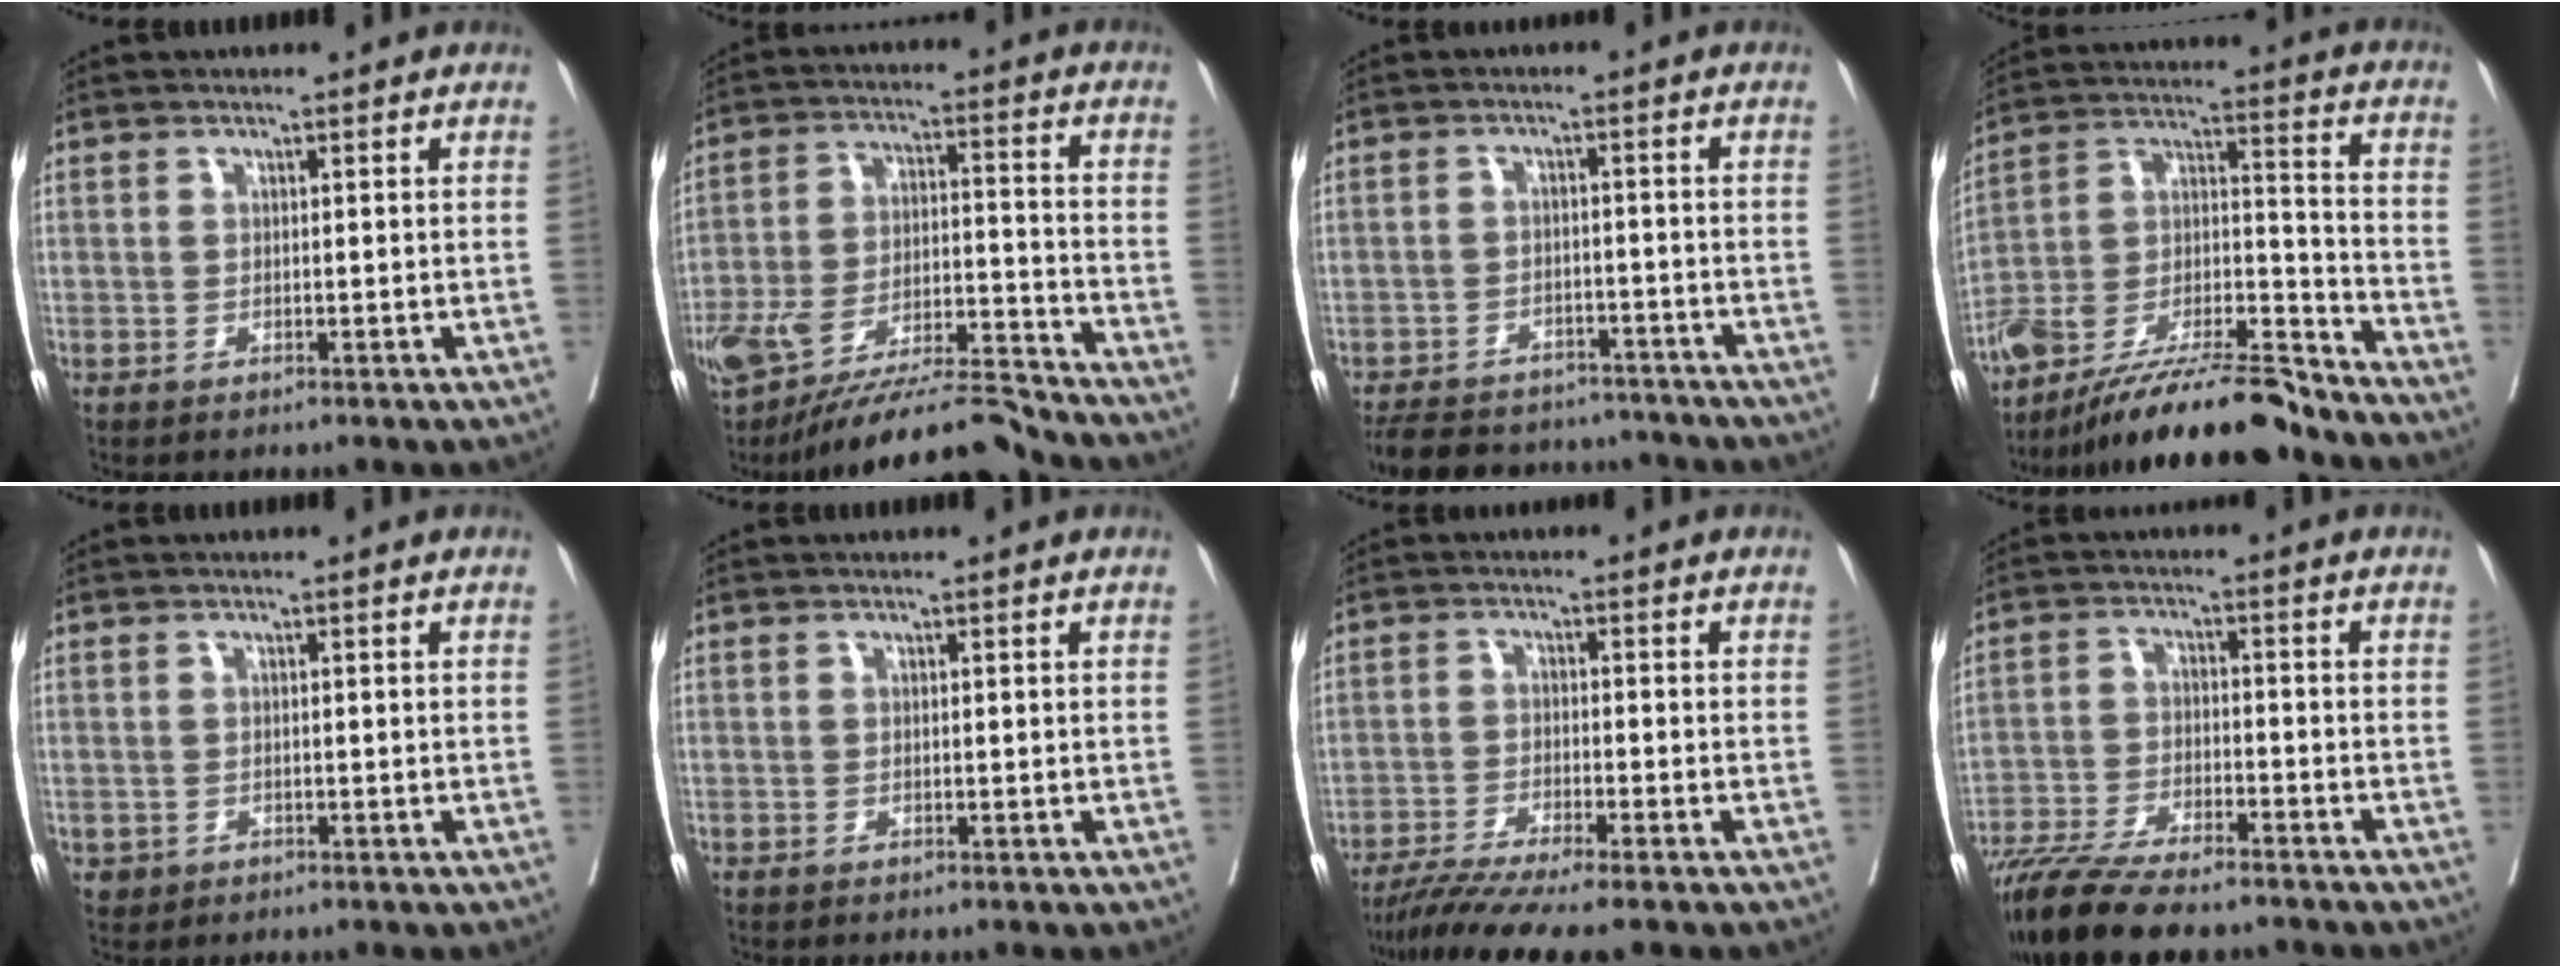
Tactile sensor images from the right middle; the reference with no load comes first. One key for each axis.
{"total": 18.1, "fx": -15.8, "fy": 2.0, "fz": 8.7, "tx": -0.167, "ty": 0.003, "tz": -0.273}
{"total": 15.1, "fx": -13.6, "fy": 5.1, "fz": 4.4, "tx": -0.102, "ty": 0.004, "tz": -0.185}
{"total": 21.0, "fx": -18.1, "fy": 2.8, "fz": 10.3, "tx": -0.181, "ty": 0.005, "tz": -0.321}
{"total": 1.0, "fx": -0.4, "fy": 1.0, "fz": 0.2, "tx": -0.002, "ty": 0.004, "tz": 0.000}
{"total": 0.0}
{"total": 7.9, "fx": -6.6, "fy": -0.8, "fz": 4.3, "tx": -0.062, "ty": -0.023, "tz": -0.110}
{"total": 15.0, "fx": -12.7, "fy": 2.6, "fz": 7.5, "tx": -0.137, "ty": -0.029, "tz": -0.209}